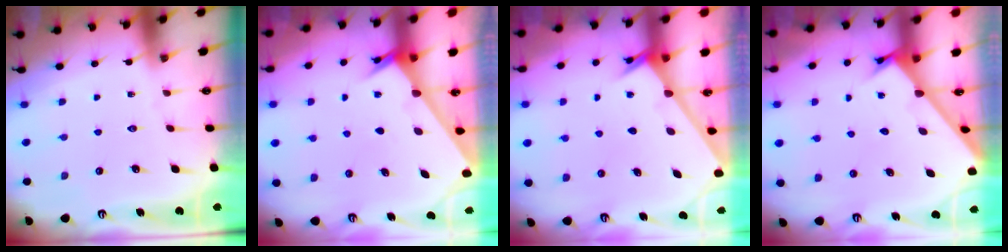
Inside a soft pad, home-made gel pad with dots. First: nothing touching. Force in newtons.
{"total": 2.5, "press": 2.5, "slide": 0.2}
{"total": 2.6, "press": 2.6, "slide": 0.2}
{"total": 2.0, "press": 2.0, "slide": 0.2}